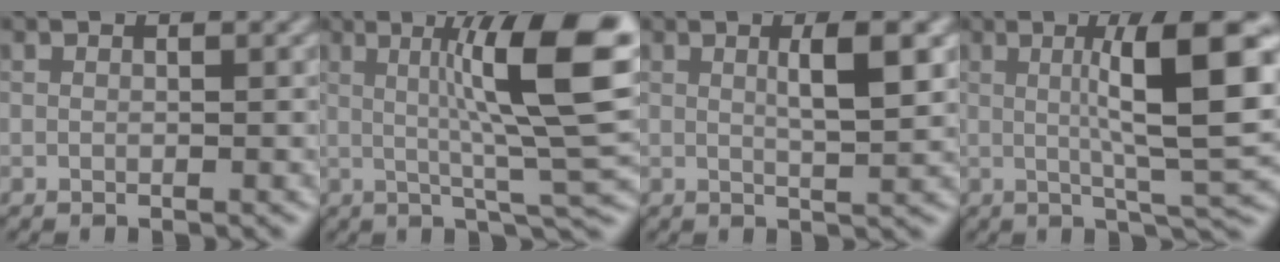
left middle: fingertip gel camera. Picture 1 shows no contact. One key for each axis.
{"total": 11.4, "fx": 2.3, "fy": 1.8, "fz": 11.0, "tx": -0.147, "ty": 0.013, "tz": 0.036}
{"total": 3.7, "fx": 1.0, "fy": 0.8, "fz": 3.5, "tx": -0.049, "ty": 0.004, "tz": 0.013}
{"total": 9.4, "fx": 1.6, "fy": 1.5, "fz": 9.1, "tx": -0.121, "ty": 0.002, "tz": 0.027}